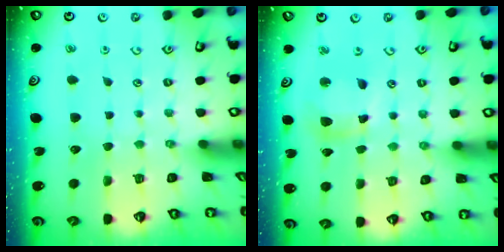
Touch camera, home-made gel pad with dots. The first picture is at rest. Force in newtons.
{"total": 9.2, "press": 9.1, "slide": 1.0}